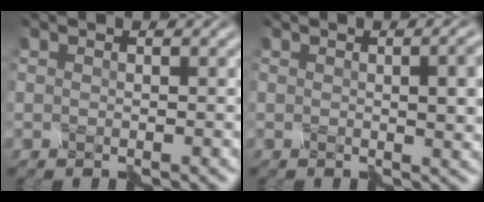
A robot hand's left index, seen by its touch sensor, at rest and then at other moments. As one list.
[{"total": 3.4, "force": [0.0, 0.6, 3.4], "torque": [-0.035, -0.001, 0.004]}]